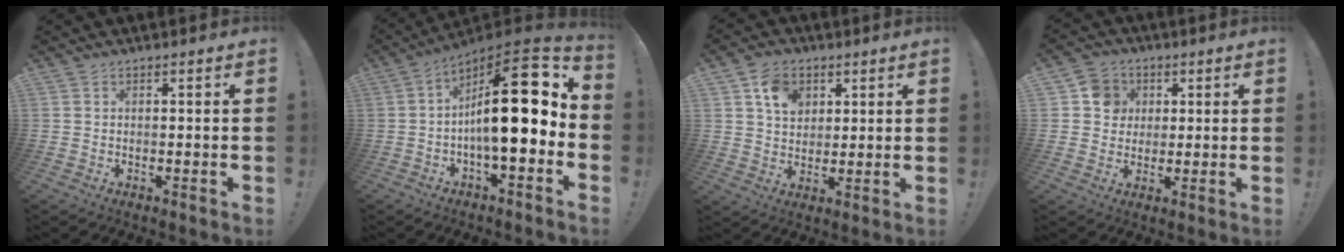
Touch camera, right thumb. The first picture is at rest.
{"total": 21.6, "force": [1.8, 6.6, 20.5], "torque": [-0.313, -0.010, 0.021]}
{"total": 9.2, "force": [4.3, 7.1, 4.0], "torque": [-0.059, -0.014, 0.083]}
{"total": 8.2, "force": [1.9, 7.7, 2.1], "torque": [-0.029, -0.003, 0.042]}